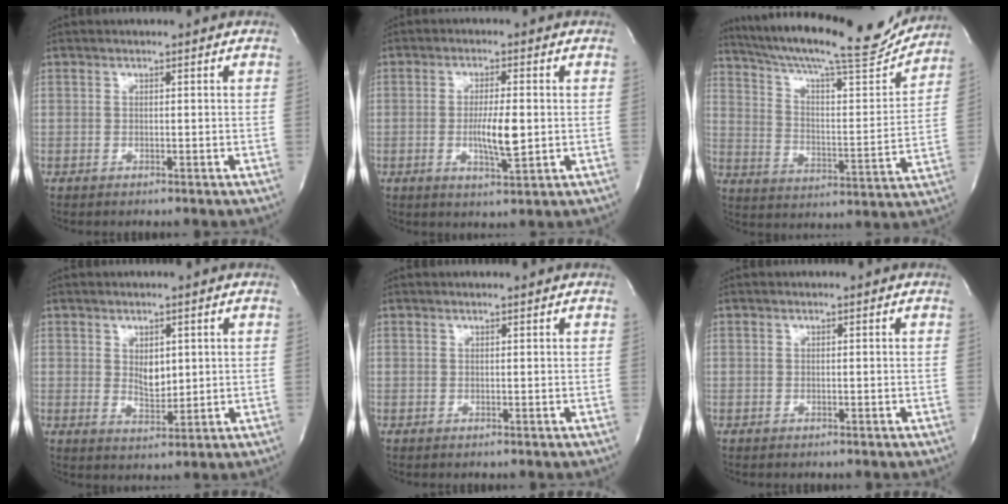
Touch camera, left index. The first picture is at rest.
{"total": 5.8, "force": [-0.5, 1.0, 5.7], "torque": [-0.105, -0.010, -0.008]}
{"total": 22.8, "force": [20.3, 3.0, 9.9], "torque": [-0.172, -0.018, 0.292]}
{"total": 3.6, "force": [1.0, 2.0, 2.8], "torque": [-0.049, -0.007, 0.025]}
{"total": 1.2, "force": [1.2, 0.0, 0.3], "torque": [-0.009, 0.008, 0.018]}
{"total": 0.0}